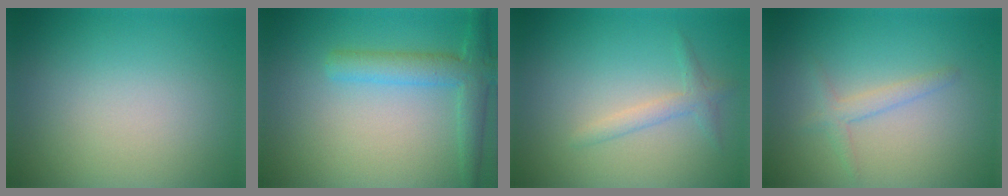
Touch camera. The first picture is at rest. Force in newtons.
{"total": 3.8, "press": 3.8, "slide": 0.2}
{"total": 1.6, "press": 1.6, "slide": 0.1}
{"total": 1.6, "press": 1.6, "slide": 0.1}